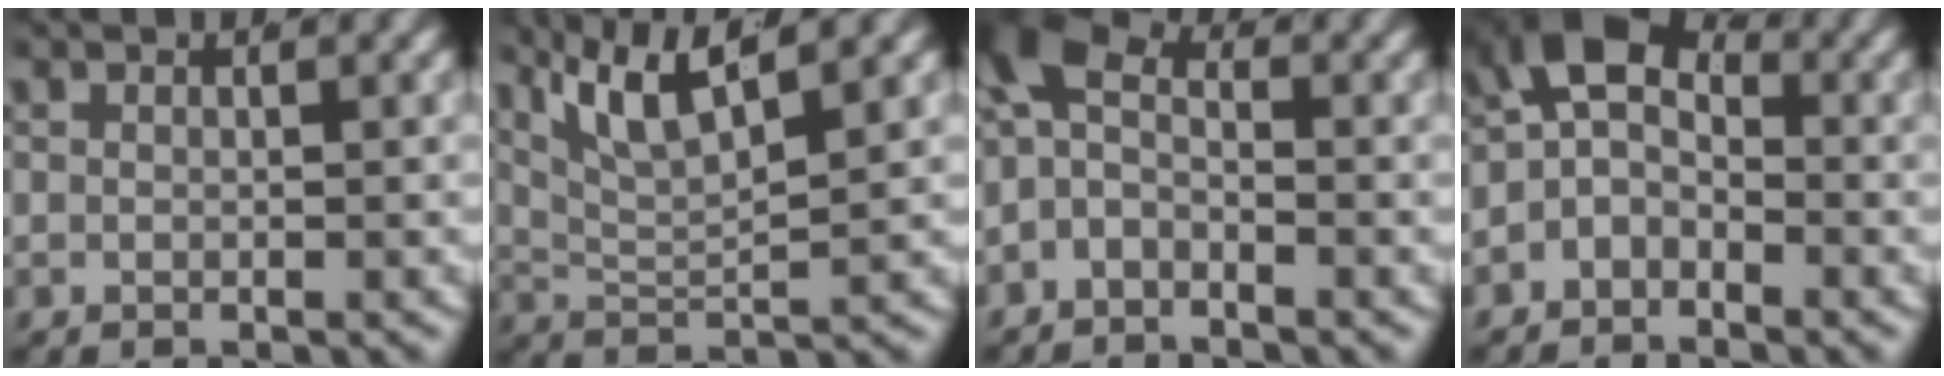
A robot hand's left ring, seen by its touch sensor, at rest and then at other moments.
{"total": 5.4, "force": [3.0, 2.3, 3.9], "torque": [-0.078, -0.008, 0.057]}
{"total": 6.3, "force": [0.9, 5.1, 3.6], "torque": [-0.087, -0.002, -0.001]}
{"total": 8.6, "force": [1.1, 6.8, 5.2], "torque": [-0.083, -0.009, 0.000]}